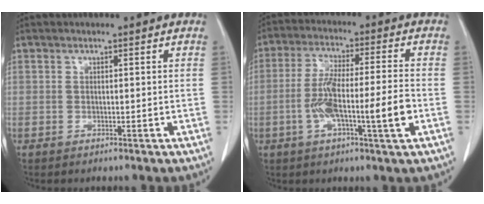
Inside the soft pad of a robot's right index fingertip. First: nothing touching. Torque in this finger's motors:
{"motor_torque": [1.42, -0.72, 0.65, 0.20]}